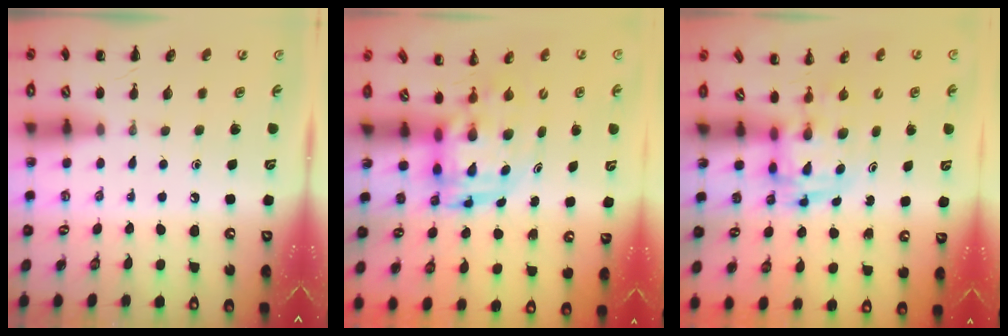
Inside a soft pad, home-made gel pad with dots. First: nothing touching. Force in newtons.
{"total": 4.0, "press": 3.9, "slide": 0.8}
{"total": 2.9, "press": 2.9, "slide": 0.5}